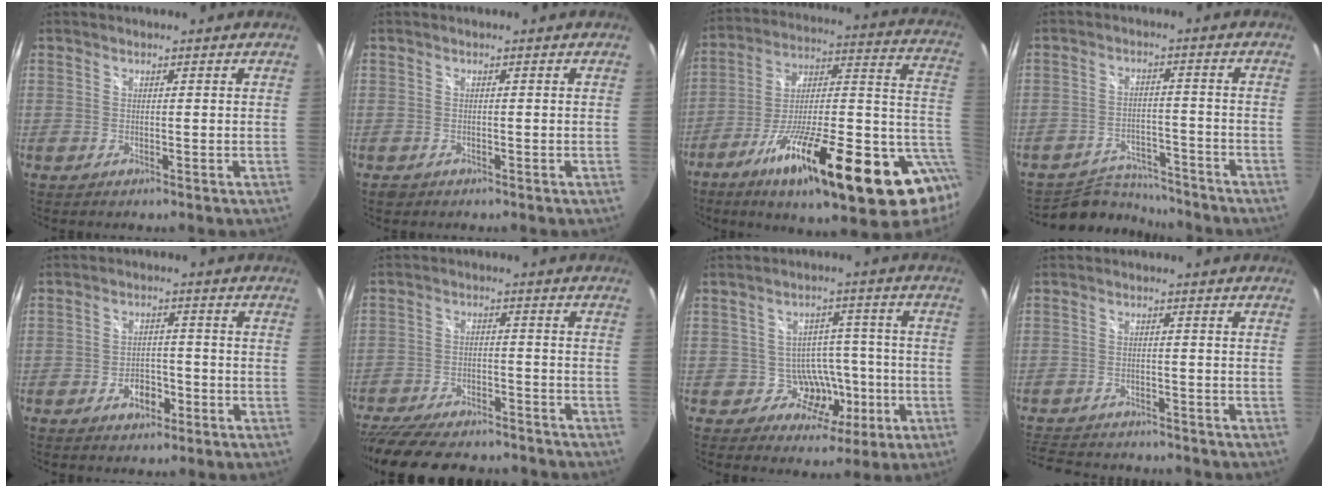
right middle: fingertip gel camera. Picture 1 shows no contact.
{"total": 1.4, "force": [-0.8, 1.0, 0.5], "torque": [-0.012, -0.003, -0.013]}
{"total": 28.1, "force": [-8.1, 6.4, 26.2], "torque": [-0.361, -0.009, -0.127]}
{"total": 9.1, "force": [-8.7, 2.3, 1.3], "torque": [-0.041, 0.011, -0.130]}
{"total": 3.9, "force": [-2.0, 2.7, 2.1], "torque": [-0.042, 0.007, -0.024]}
{"total": 20.2, "force": [-17.0, 6.2, 9.0], "torque": [-0.191, -0.024, -0.246]}
{"total": 6.7, "force": [-2.3, 6.0, 2.0], "torque": [-0.035, 0.029, -0.020]}
{"total": 12.1, "force": [-10.6, 3.9, 4.3], "torque": [-0.110, -0.005, -0.162]}